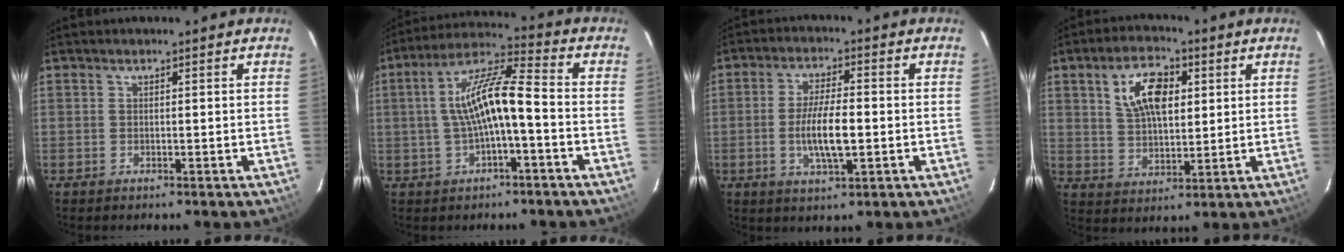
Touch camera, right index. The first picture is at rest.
{"total": 11.0, "force": [-1.5, 2.2, 10.7], "torque": [-0.207, 0.023, -0.025]}
{"total": 8.4, "force": [-1.5, 2.3, 7.9], "torque": [-0.153, -0.004, -0.028]}
{"total": 10.2, "force": [3.5, 5.3, 8.0], "torque": [-0.151, 0.019, 0.067]}